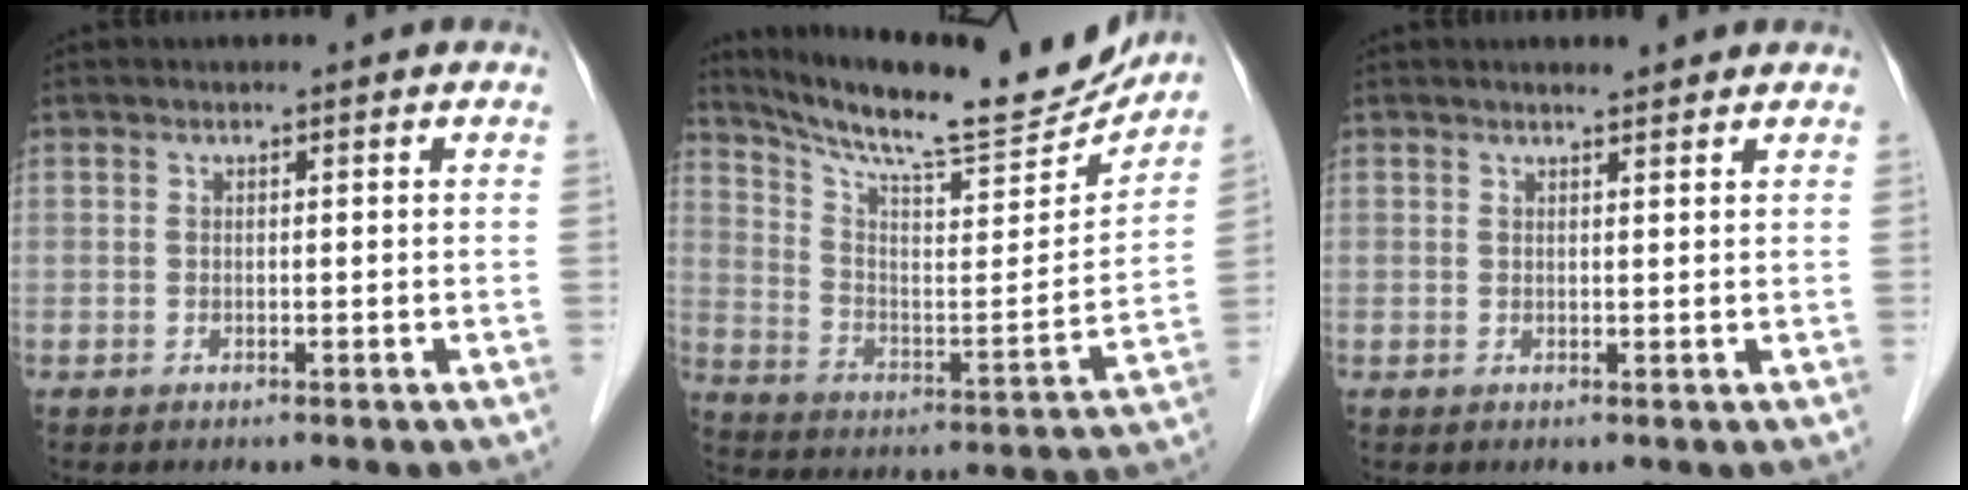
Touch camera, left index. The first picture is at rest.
{"total": 21.1, "force": [19.5, 2.1, 7.9], "torque": [-0.141, -0.042, 0.291]}
{"total": 2.0, "force": [1.8, 0.2, 0.8], "torque": [-0.015, 0.006, 0.029]}